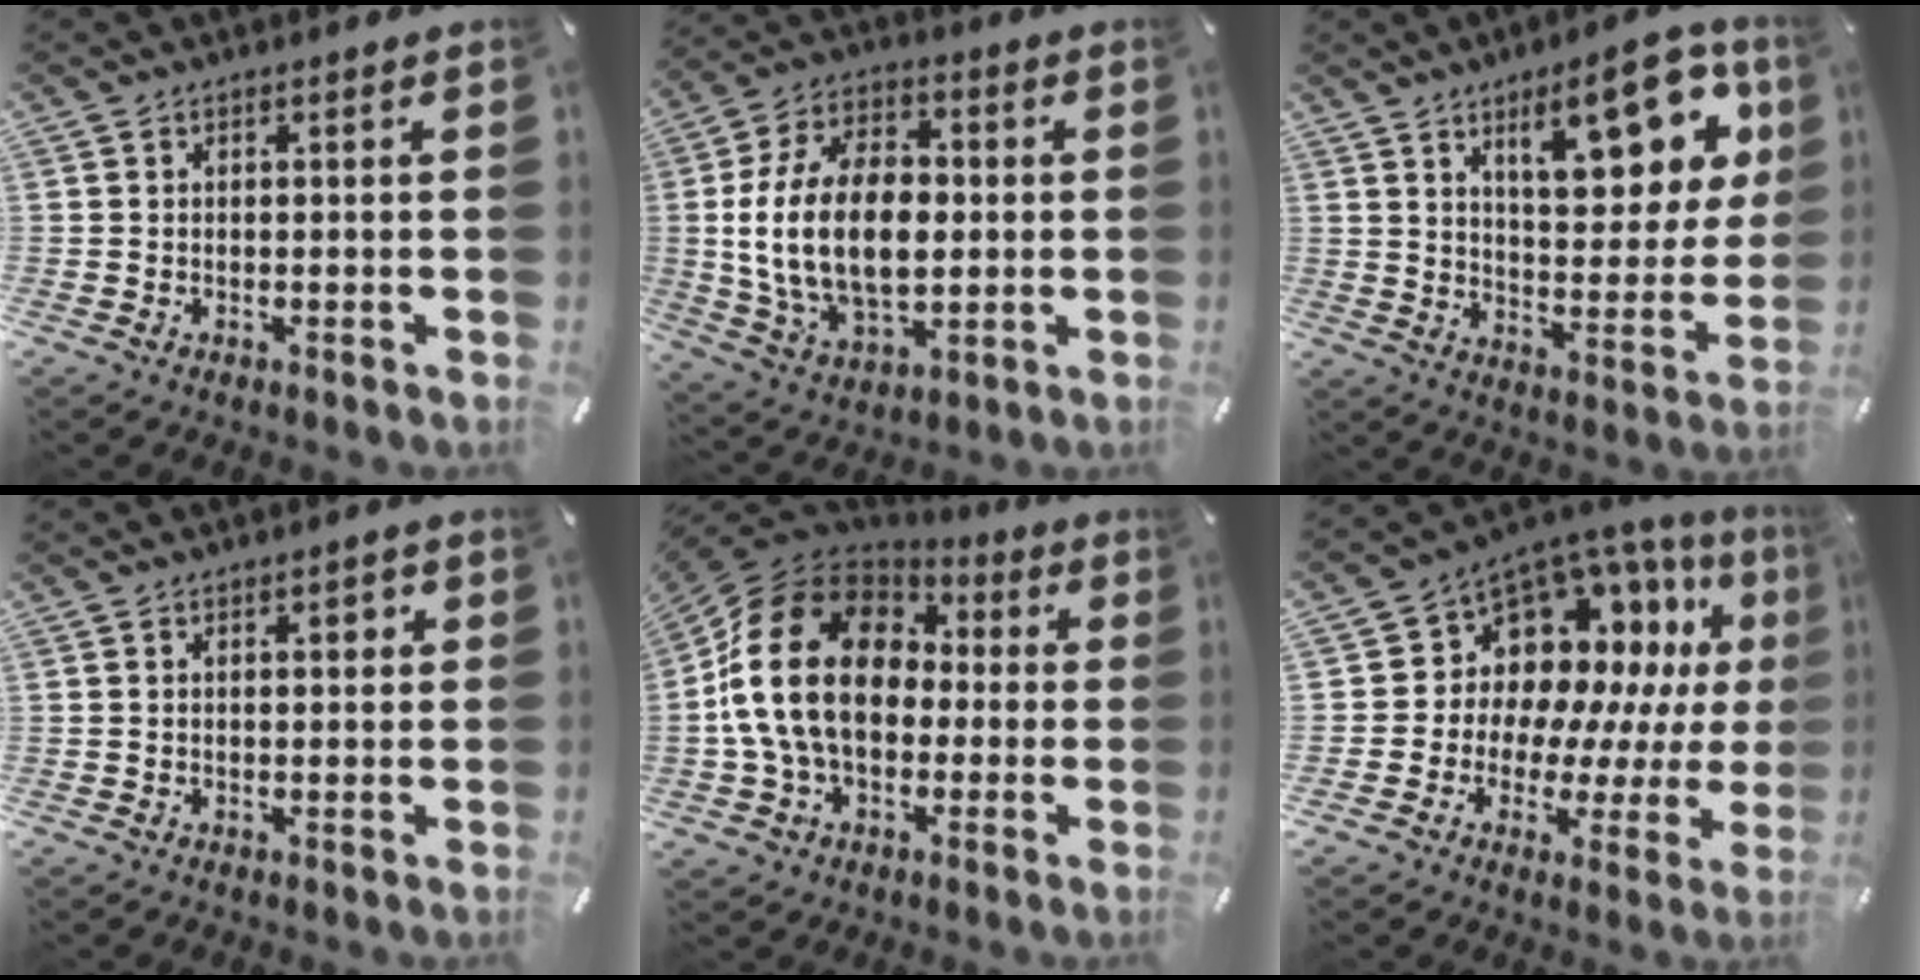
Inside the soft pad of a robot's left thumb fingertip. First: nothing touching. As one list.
[{"total": 19.8, "force": [-0.1, 13.0, 14.9], "torque": [-0.308, 0.003, -0.004]}, {"total": 17.0, "force": [8.6, 7.1, 12.8], "torque": [-0.162, -0.040, 0.135]}, {"total": 2.0, "force": [0.6, 1.0, 1.6], "torque": [-0.024, 0.003, 0.007]}, {"total": 19.9, "force": [-0.3, 15.5, 12.5], "torque": [-0.276, 0.021, -0.006]}, {"total": 11.4, "force": [5.7, 9.4, 3.1], "torque": [-0.049, -0.085, 0.115]}]